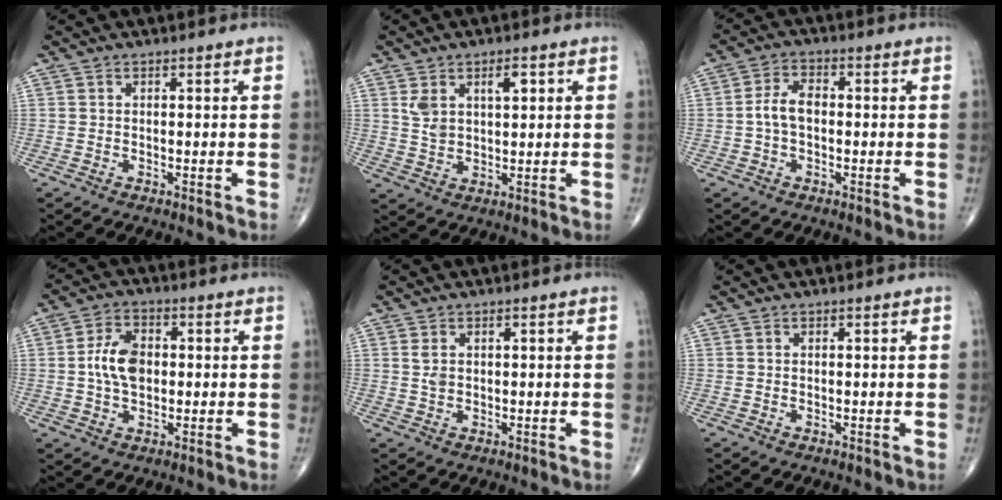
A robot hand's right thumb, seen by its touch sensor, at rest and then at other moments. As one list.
[{"total": 6.4, "force": [2.5, 3.5, 4.8], "torque": [-0.073, -0.008, 0.051]}, {"total": 4.9, "force": [-0.5, 3.0, 3.9], "torque": [-0.073, 0.018, -0.015]}, {"total": 7.8, "force": [0.2, 5.1, 5.9], "torque": [-0.100, 0.010, -0.001]}, {"total": 2.0, "force": [0.5, 1.3, 1.5], "torque": [-0.030, 0.003, 0.014]}, {"total": 0.0}]